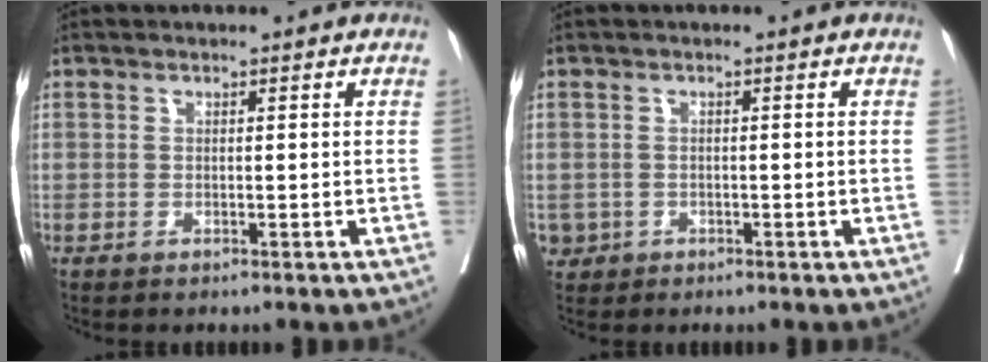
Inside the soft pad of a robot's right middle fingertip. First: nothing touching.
{"total": 2.1, "force": [-0.7, 1.9, 0.2], "torque": [0.001, 0.006, -0.009]}